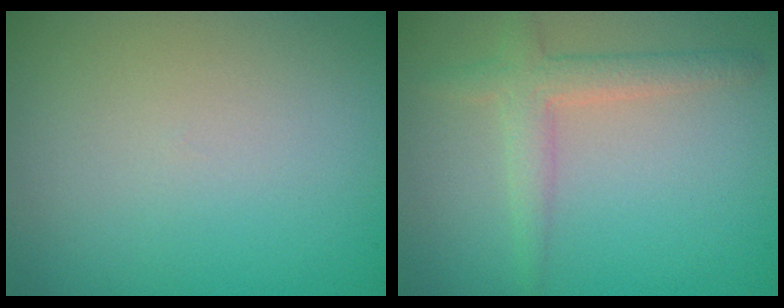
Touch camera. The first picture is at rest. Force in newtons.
{"total": 2.9, "press": 2.8, "slide": 0.1}